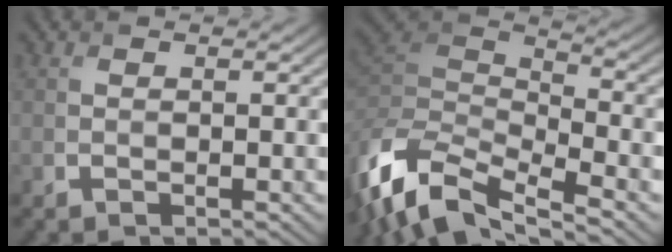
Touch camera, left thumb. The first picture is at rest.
{"total": 12.0, "force": [-7.3, 4.5, 8.3], "torque": [-0.195, 0.002, -0.141]}